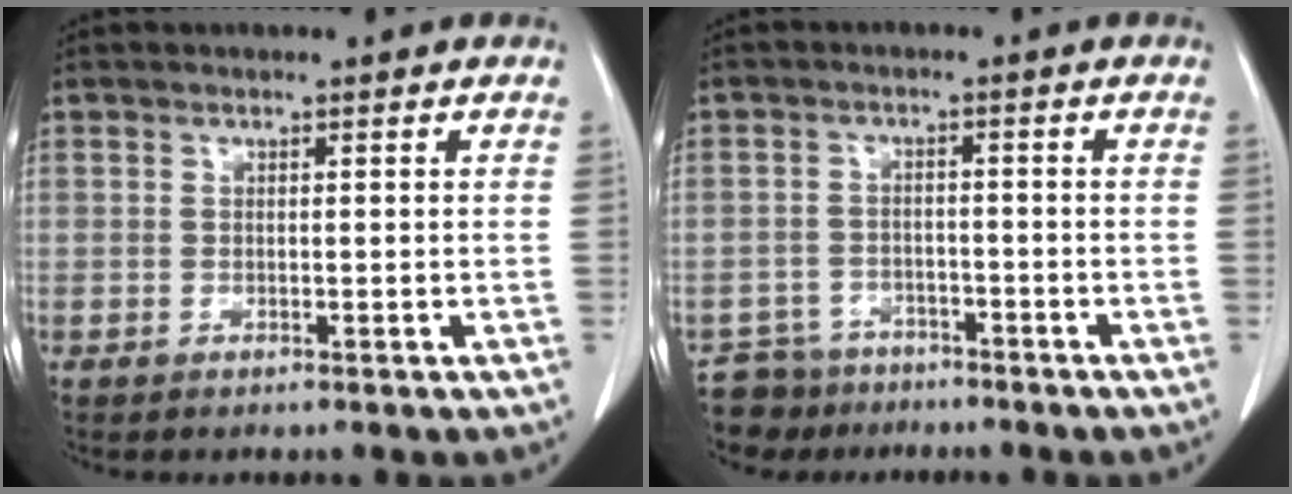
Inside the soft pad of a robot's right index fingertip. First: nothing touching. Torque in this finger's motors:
{"motor_torque": [-1.12, -0.07, -0.95, -0.21]}